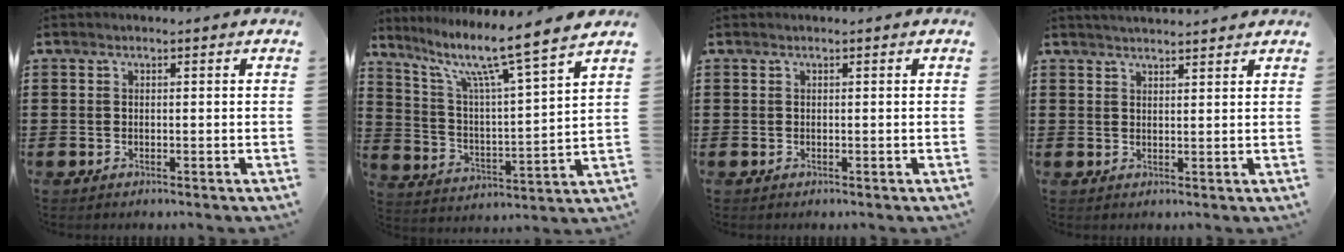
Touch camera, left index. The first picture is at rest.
{"total": 9.2, "force": [7.0, -0.3, 6.0], "torque": [-0.135, -0.053, 0.106]}
{"total": 0.0}
{"total": 1.8, "force": [1.7, -0.3, 0.2], "torque": [-0.007, -0.002, 0.033]}